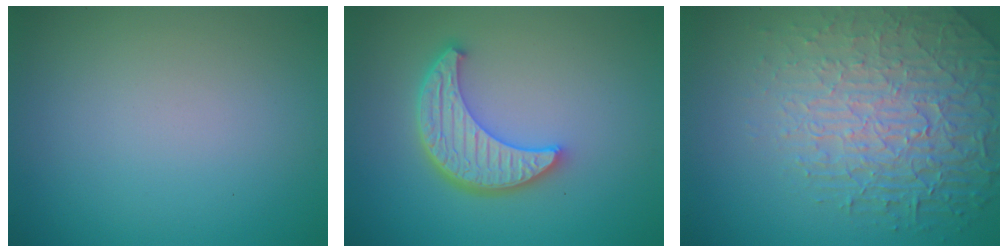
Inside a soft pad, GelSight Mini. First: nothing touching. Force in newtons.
{"total": 5.4, "press": 4.3, "slide": 3.2}
{"total": 6.2, "press": 5.1, "slide": 3.5}